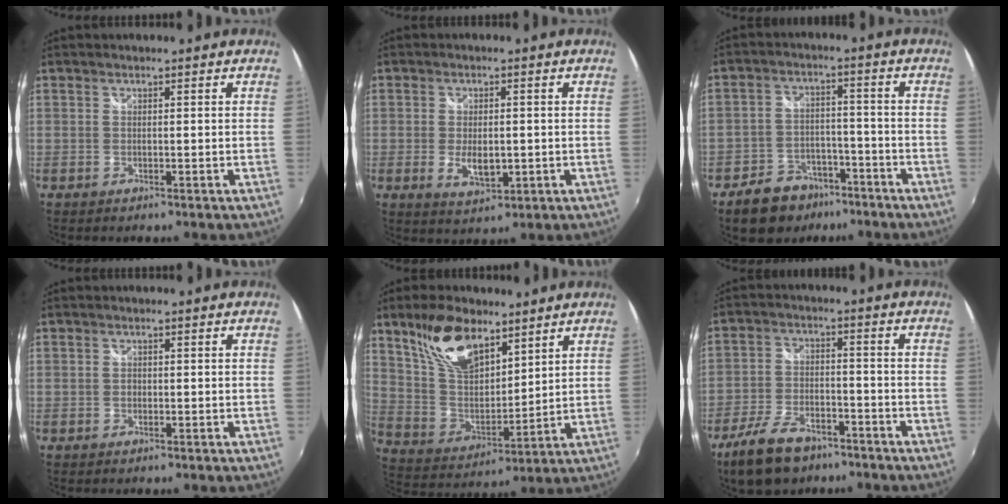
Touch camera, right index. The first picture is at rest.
{"total": 5.5, "force": [-1.0, 3.0, 4.5], "torque": [-0.084, -0.010, -0.011]}
{"total": 10.9, "force": [-7.6, 6.8, 3.7], "torque": [-0.096, 0.015, -0.106]}
{"total": 0.8, "force": [-0.2, 0.7, 0.1], "torque": [-0.002, -0.001, -0.003]}
{"total": 15.5, "force": [9.8, 7.5, 9.3], "torque": [-0.185, 0.018, 0.196]}
{"total": 12.2, "force": [-8.5, 6.0, 6.3], "torque": [-0.151, -0.008, -0.151]}